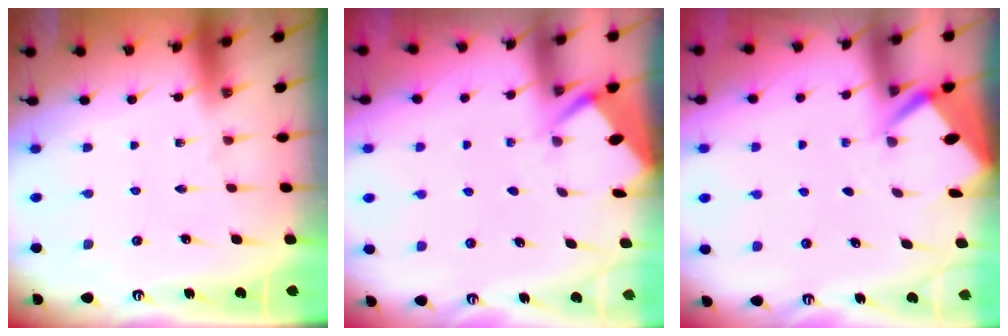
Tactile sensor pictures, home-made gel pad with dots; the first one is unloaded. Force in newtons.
{"total": 2.6, "press": 2.6, "slide": 0.4}
{"total": 2.7, "press": 2.7, "slide": 0.3}